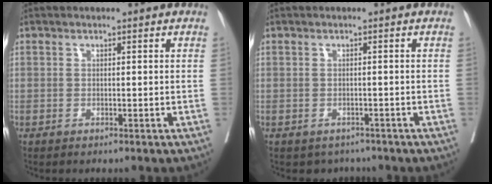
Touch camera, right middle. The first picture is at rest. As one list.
[{"total": 3.5, "force": [-2.8, 1.9, 0.7], "torque": [-0.007, 0.008, -0.035]}]